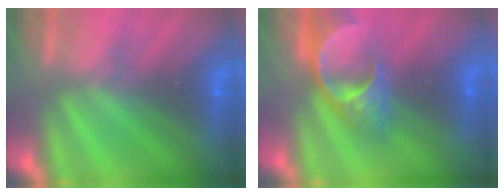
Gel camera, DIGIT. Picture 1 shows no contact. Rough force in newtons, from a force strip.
{"total": 4.9}